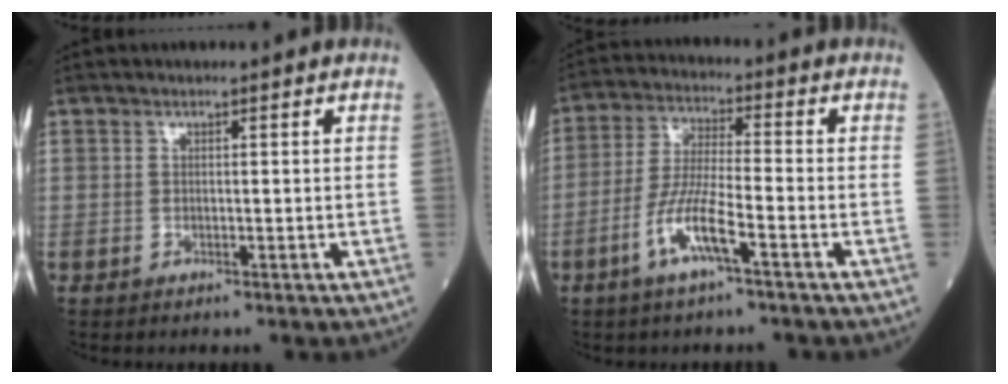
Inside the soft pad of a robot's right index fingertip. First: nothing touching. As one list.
[{"total": 7.9, "force": [-3.8, 0.5, 6.9], "torque": [-0.147, -0.004, -0.074]}]